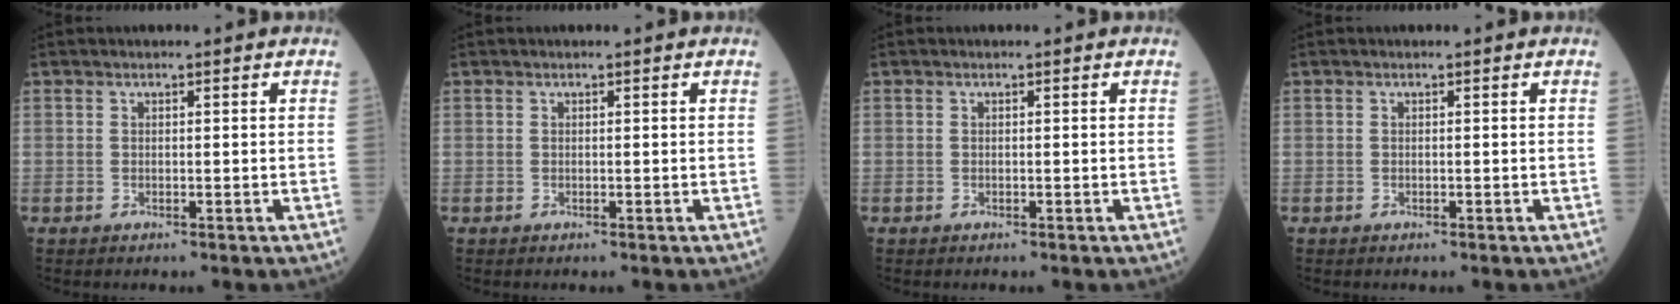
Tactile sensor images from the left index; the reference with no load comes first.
{"total": 0.0}
{"total": 0.0}
{"total": 0.0}